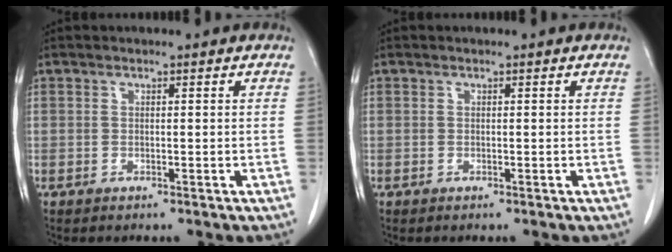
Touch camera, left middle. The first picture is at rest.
{"total": 0.0}